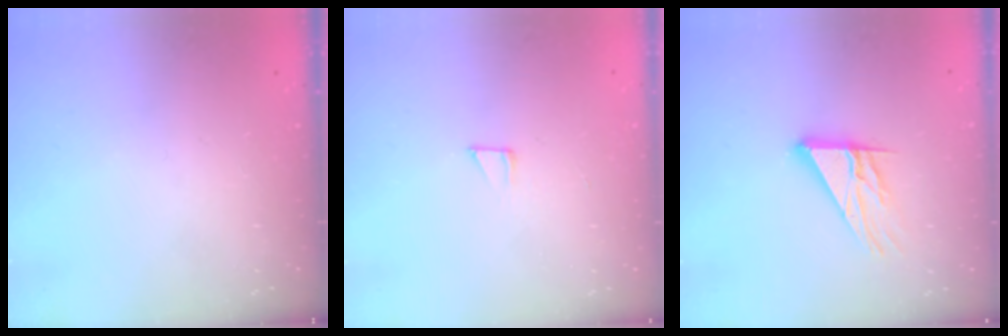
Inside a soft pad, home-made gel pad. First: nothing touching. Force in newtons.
{"total": 3.6, "press": 3.6, "slide": 0.3}
{"total": 11.7, "press": 11.7, "slide": 0.9}